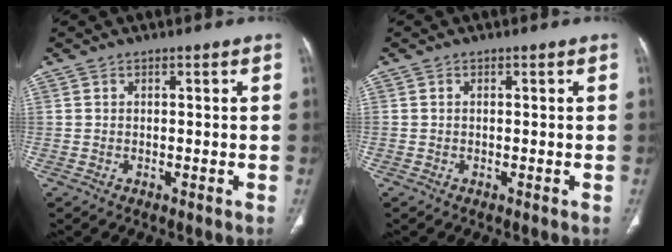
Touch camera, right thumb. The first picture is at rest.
{"total": 0.0}